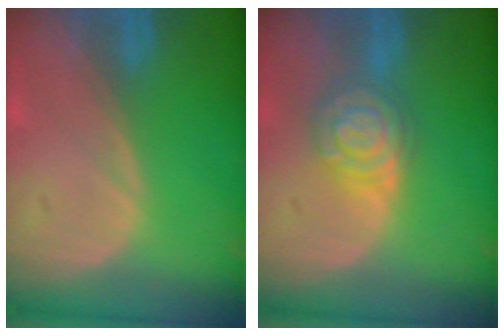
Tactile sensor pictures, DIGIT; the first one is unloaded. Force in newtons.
{"total": 6.6, "press": 6.6, "slide": 0.3}